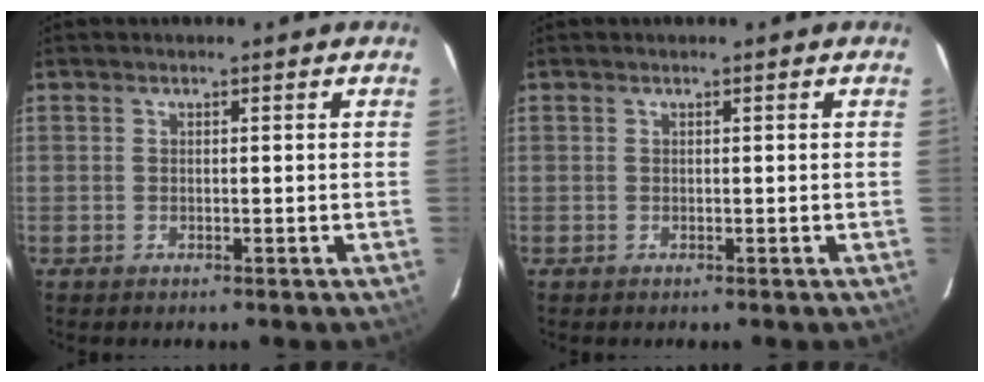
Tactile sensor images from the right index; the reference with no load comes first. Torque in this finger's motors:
{"motor_torque": [0.00, 0.00, 0.00, 0.00]}